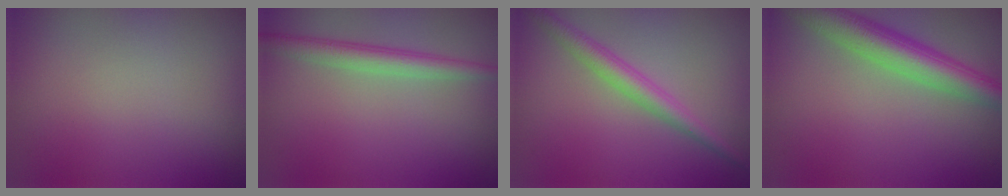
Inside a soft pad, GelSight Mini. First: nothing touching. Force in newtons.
{"total": 2.7, "press": 2.7, "slide": 0.1}
{"total": 2.8, "press": 2.8, "slide": 0.1}
{"total": 5.8, "press": 5.8, "slide": 0.2}